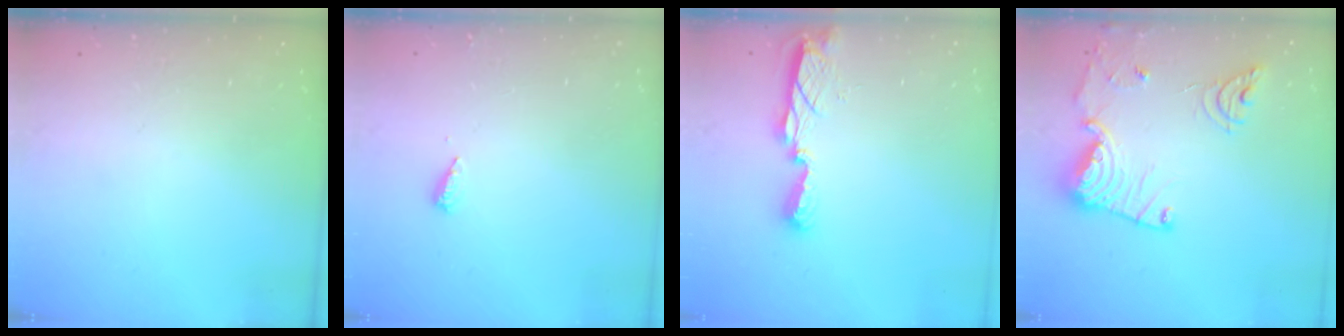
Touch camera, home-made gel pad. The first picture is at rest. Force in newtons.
{"total": 3.6, "press": 3.6, "slide": 0.3}
{"total": 7.8, "press": 7.7, "slide": 0.3}
{"total": 15.7, "press": 15.6, "slide": 1.7}